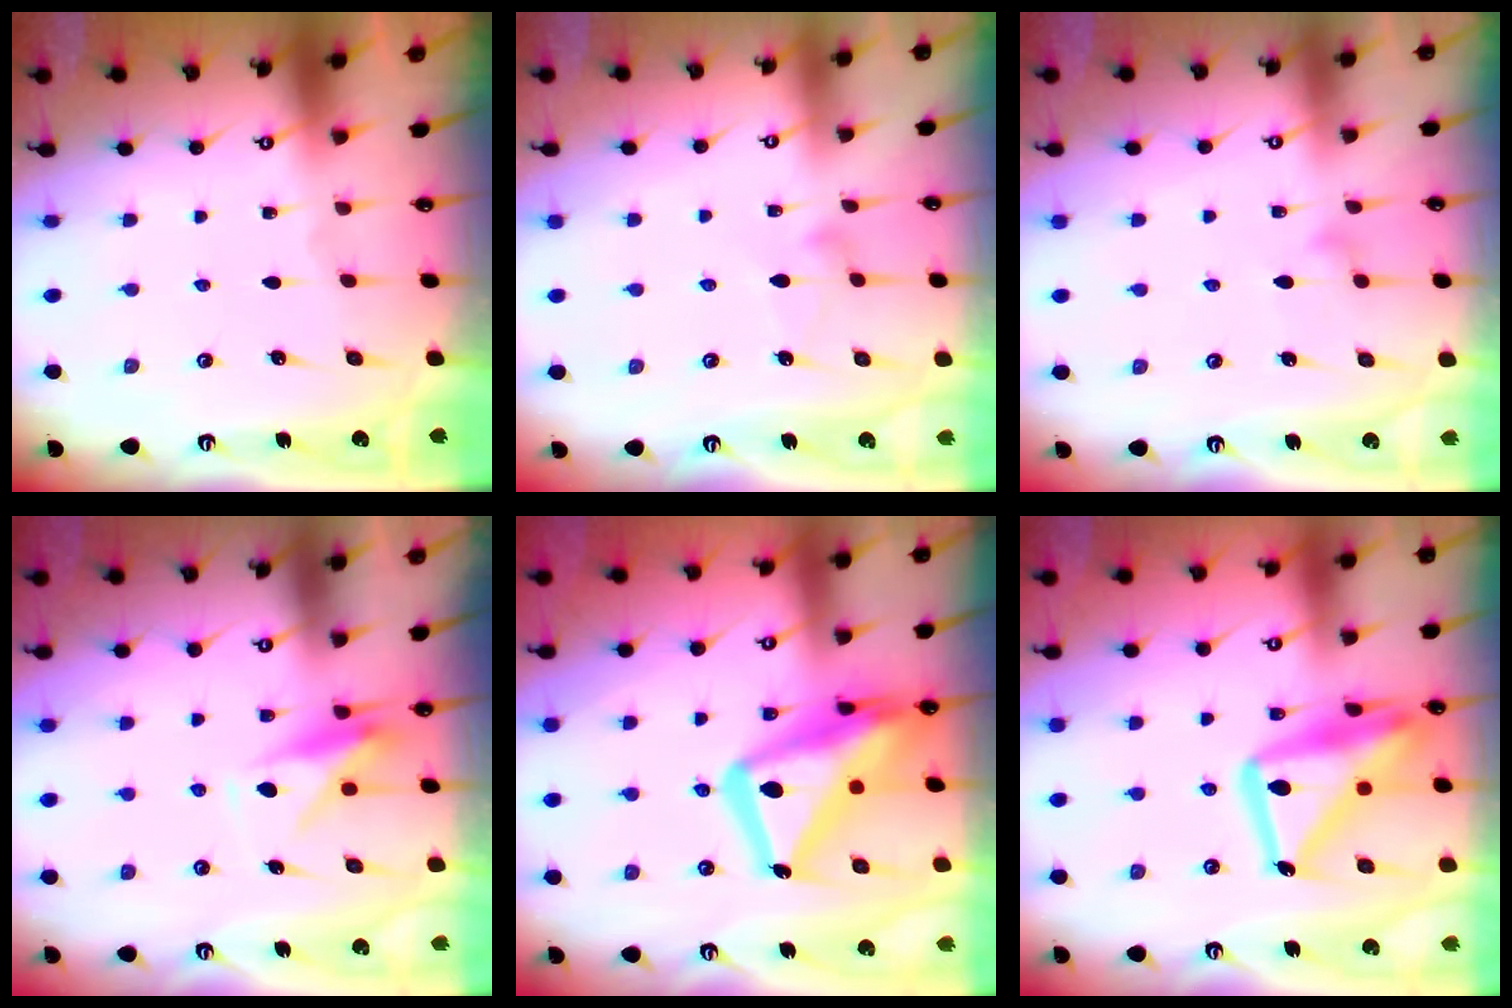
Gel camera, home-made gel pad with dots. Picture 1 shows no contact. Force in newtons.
{"total": 7.8, "press": 7.8, "slide": 0.5}
{"total": 7.8, "press": 7.8, "slide": 0.6}
{"total": 7.7, "press": 7.7, "slide": 0.4}
{"total": 21.0, "press": 20.9, "slide": 1.8}
{"total": 20.7, "press": 20.6, "slide": 1.9}